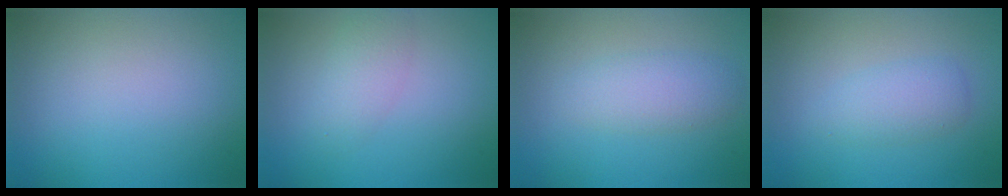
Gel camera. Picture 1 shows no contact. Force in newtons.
{"total": 2.2, "press": 2.2, "slide": 0.2}
{"total": 2.7, "press": 2.7, "slide": 0.1}
{"total": 2.3, "press": 2.3, "slide": 0.1}